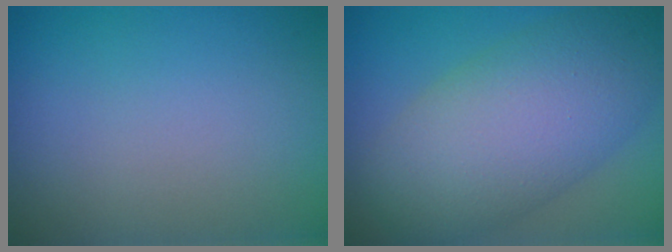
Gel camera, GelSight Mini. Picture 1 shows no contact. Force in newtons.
{"total": 10.3, "press": 10.2, "slide": 0.5}